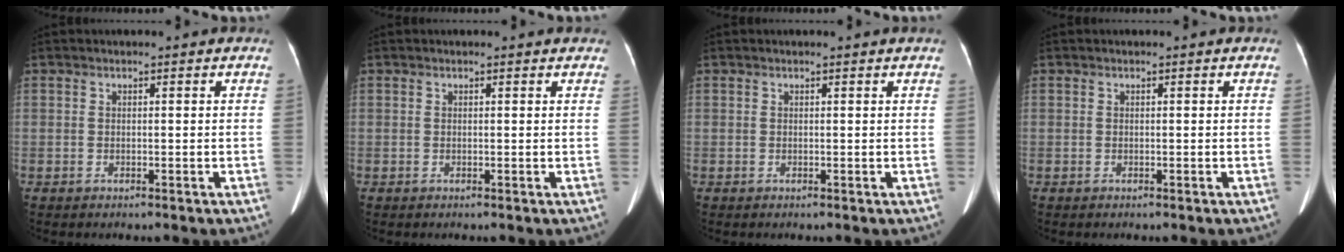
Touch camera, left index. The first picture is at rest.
{"total": 2.9, "force": [2.6, 0.8, 0.7], "torque": [-0.009, 0.008, 0.014]}
{"total": 1.1, "force": [1.0, 0.0, 0.3], "torque": [-0.013, 0.005, 0.008]}
{"total": 0.0}